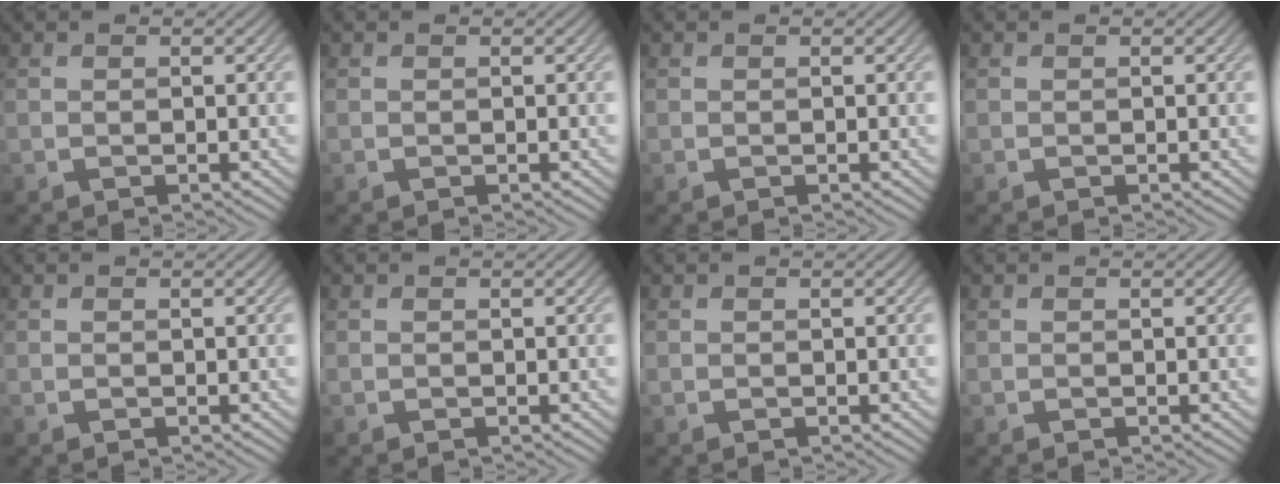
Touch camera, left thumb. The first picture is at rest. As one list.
[{"total": 0.0}, {"total": 0.0}, {"total": 0.0}, {"total": 0.0}, {"total": 0.0}, {"total": 0.0}, {"total": 0.0}]